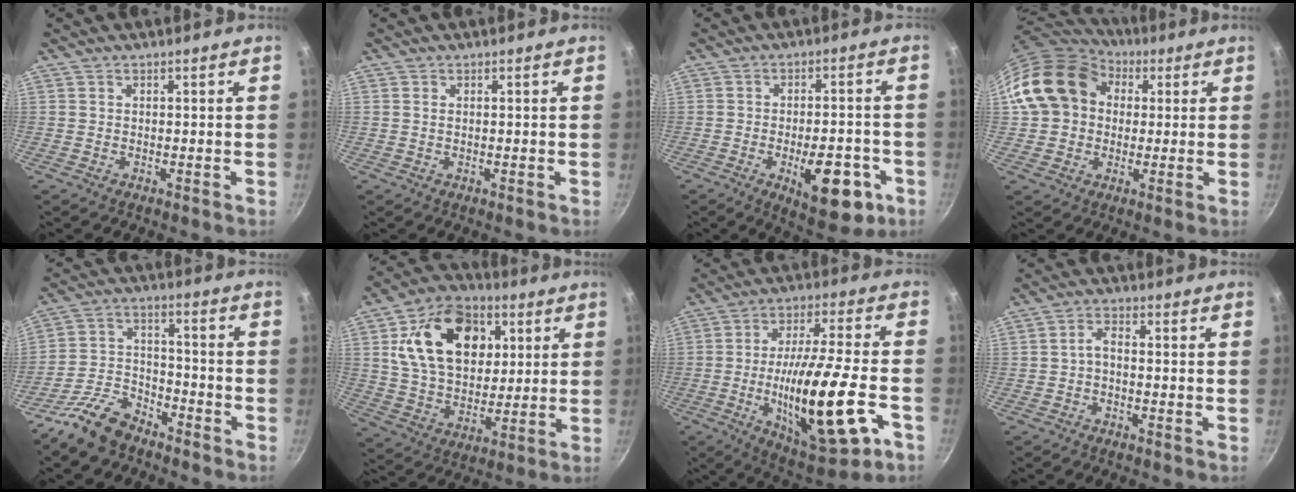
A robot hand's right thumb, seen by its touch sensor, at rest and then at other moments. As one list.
[{"total": 0.8, "force": [0.2, 0.4, 0.6], "torque": [-0.011, 0.001, 0.004]}, {"total": 13.3, "force": [-4.8, 6.0, 10.8], "torque": [-0.111, 0.015, -0.054]}, {"total": 16.7, "force": [3.8, 13.6, 9.0], "torque": [-0.144, 0.033, 0.058]}, {"total": 10.6, "force": [-8.2, 5.2, 4.5], "torque": [-0.075, 0.069, -0.165]}, {"total": 21.0, "force": [6.2, 14.5, 13.9], "torque": [-0.203, -0.001, 0.102]}, {"total": 23.0, "force": [-7.0, 6.4, 21.0], "torque": [-0.338, 0.016, -0.102]}, {"total": 2.7, "force": [-0.8, 1.4, 2.2], "torque": [-0.044, 0.018, -0.021]}]